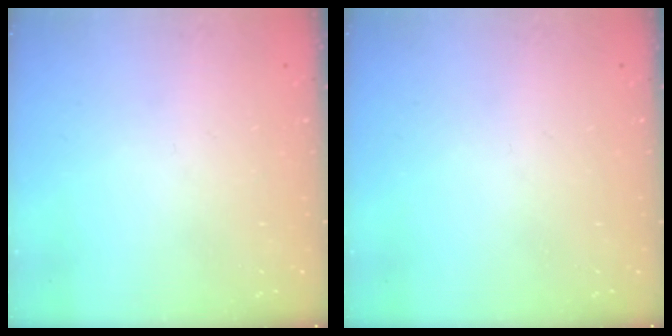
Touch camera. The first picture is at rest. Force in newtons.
{"total": 0.0}